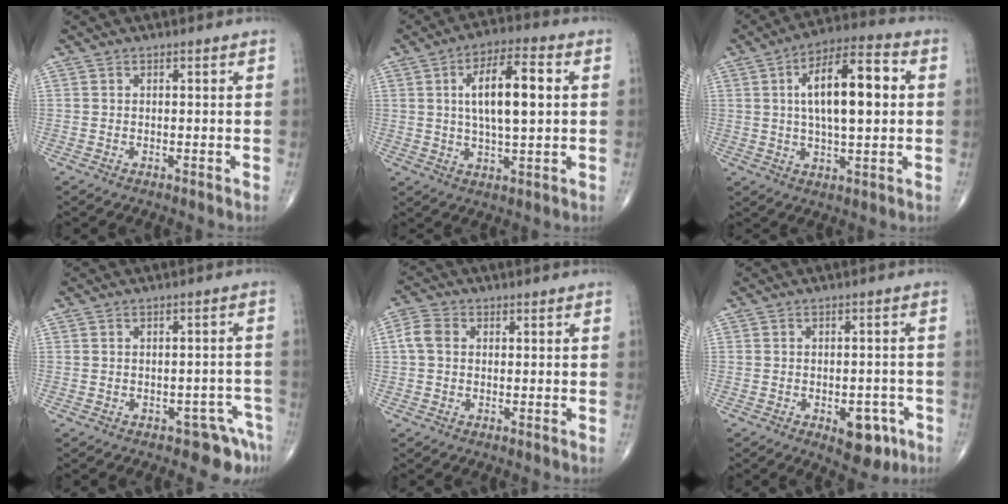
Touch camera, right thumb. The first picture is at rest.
{"total": 12.4, "force": [2.1, 4.4, 11.4], "torque": [-0.188, 0.007, 0.033]}
{"total": 15.6, "force": [2.4, 6.1, 14.2], "torque": [-0.222, 0.017, 0.035]}
{"total": 4.5, "force": [-3.3, 2.4, 2.1], "torque": [-0.006, 0.032, -0.040]}
{"total": 3.9, "force": [0.3, 3.0, 2.5], "torque": [-0.055, 0.013, 0.001]}
{"total": 7.1, "force": [-3.2, 3.8, 5.0], "torque": [-0.038, 0.016, -0.034]}